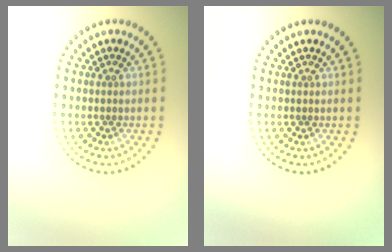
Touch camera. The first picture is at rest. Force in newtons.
{"total": 0.0}